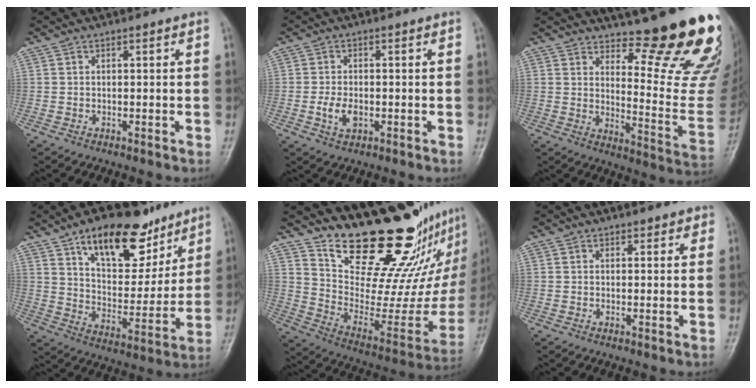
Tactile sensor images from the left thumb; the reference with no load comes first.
{"total": 3.9, "force": [-1.0, 2.4, 2.9], "torque": [-0.054, 0.002, -0.017]}
{"total": 19.0, "force": [15.9, 2.9, 10.1], "torque": [-0.098, -0.178, 0.209]}
{"total": 19.3, "force": [12.0, 9.5, 11.8], "torque": [-0.127, -0.058, 0.199]}
{"total": 24.4, "force": [19.6, 7.5, 12.4], "torque": [-0.138, -0.151, 0.303]}
{"total": 1.8, "force": [1.2, 1.3, 0.4], "torque": [0.020, -0.005, 0.009]}